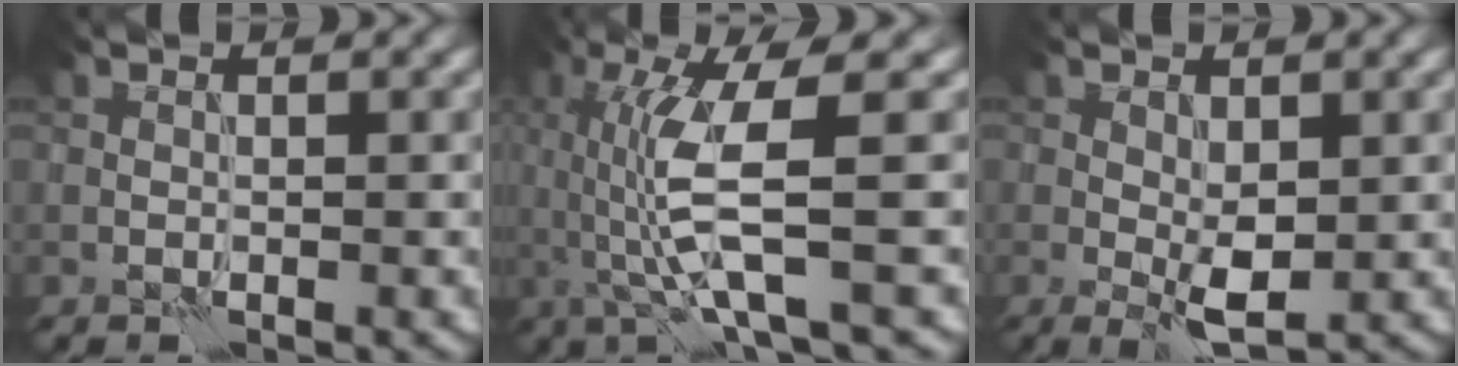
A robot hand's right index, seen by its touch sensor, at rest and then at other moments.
{"total": 7.0, "force": [0.2, 1.3, 6.9], "torque": [-0.136, -0.001, 0.008]}
{"total": 3.0, "force": [-0.1, 1.2, 2.7], "torque": [-0.049, -0.005, 0.002]}